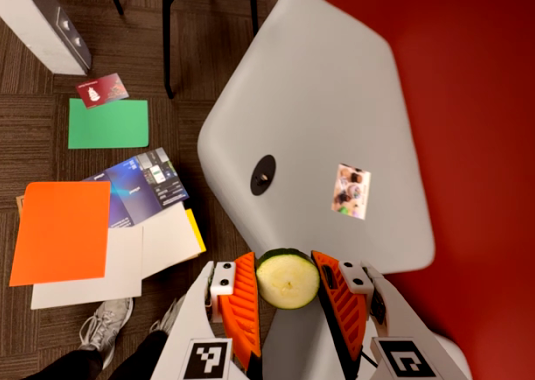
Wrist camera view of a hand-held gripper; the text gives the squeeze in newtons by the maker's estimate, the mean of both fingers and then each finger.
{"total": 9.0, "left": 9.1, "right": 8.9}